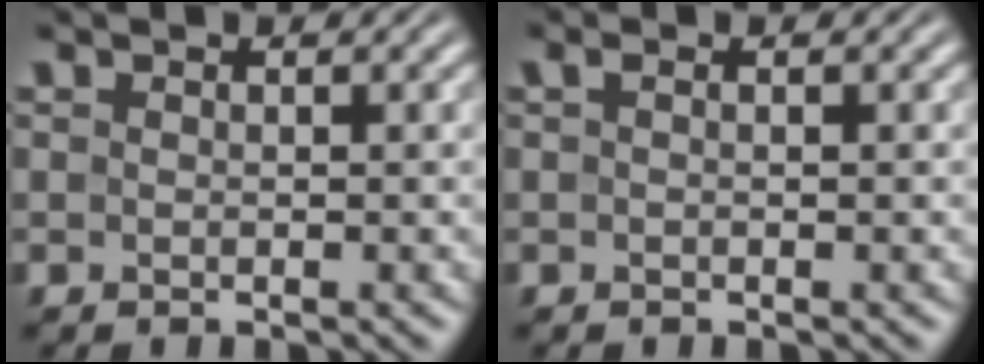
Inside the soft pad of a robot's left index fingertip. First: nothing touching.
{"total": 0.7, "force": [0.2, 0.1, 0.6], "torque": [-0.016, 0.005, 0.002]}